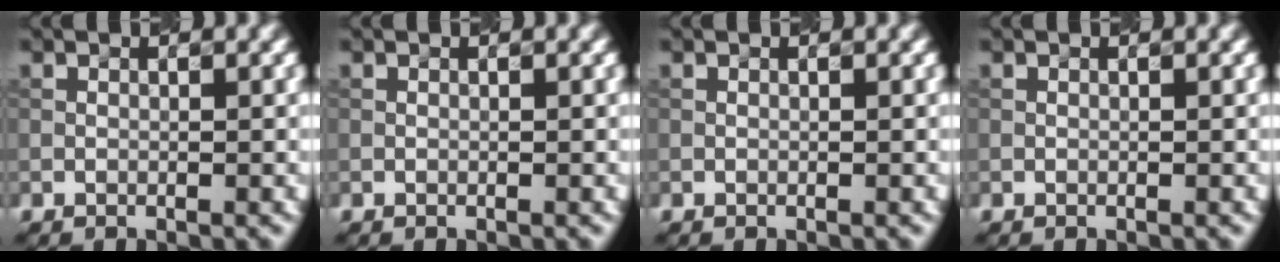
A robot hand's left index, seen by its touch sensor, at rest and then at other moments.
{"total": 0.0}
{"total": 0.0}
{"total": 0.0}